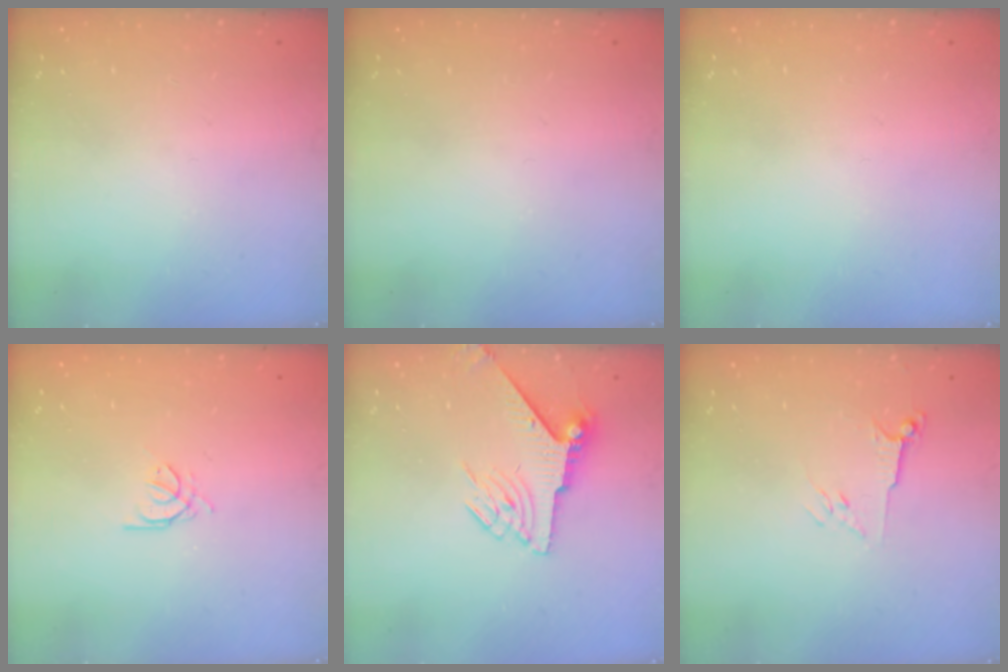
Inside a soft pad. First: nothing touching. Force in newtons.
{"total": 0.0}
{"total": 0.0}
{"total": 1.4, "press": 1.3, "slide": 0.3}
{"total": 7.0, "press": 6.9, "slide": 1.1}
{"total": 3.5, "press": 3.5, "slide": 0.7}